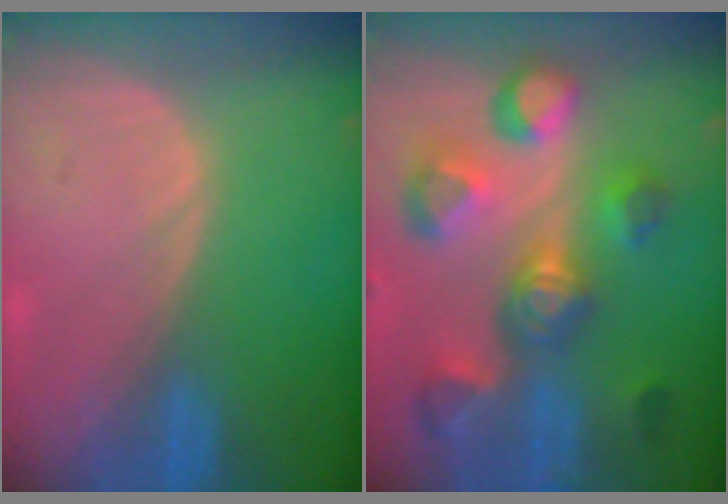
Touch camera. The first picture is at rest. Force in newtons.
{"total": 11.1, "press": 10.0, "slide": 4.8}